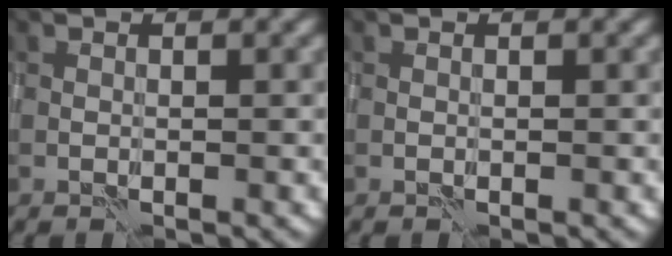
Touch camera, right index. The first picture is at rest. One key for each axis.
{"total": 0.0}